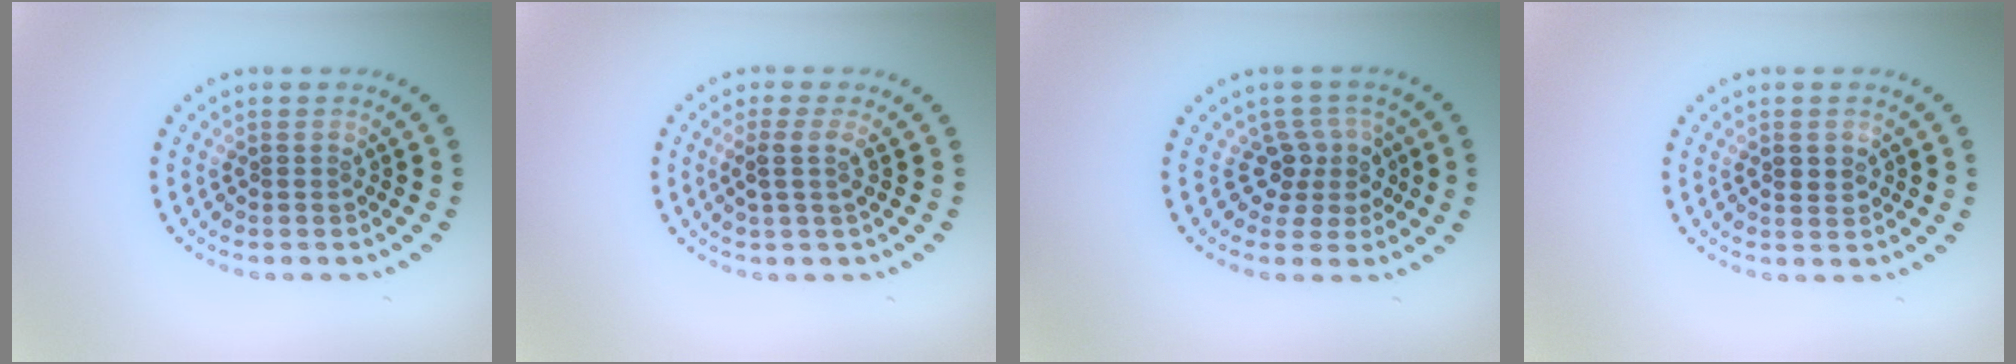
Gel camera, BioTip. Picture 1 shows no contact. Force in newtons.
{"total": 1.9, "press": 1.4, "slide": 1.2}
{"total": 2.8, "press": 2.1, "slide": 1.8}
{"total": 1.0, "press": 0.9, "slide": 0.3}